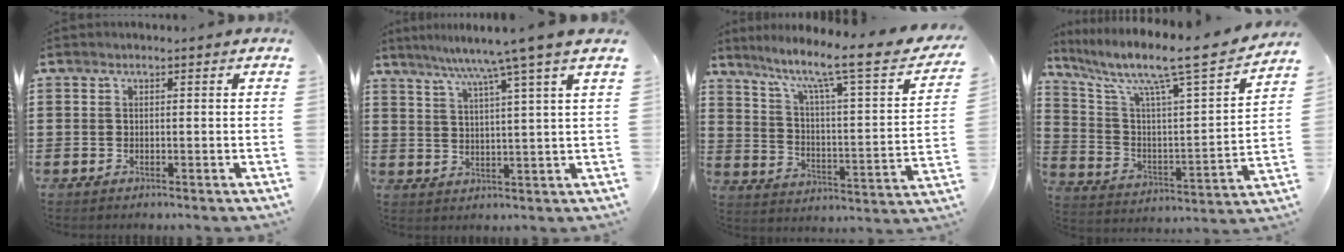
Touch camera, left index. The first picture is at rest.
{"total": 7.4, "force": [5.7, -1.6, 4.5], "torque": [-0.105, -0.023, 0.092]}
{"total": 9.0, "force": [6.7, 0.6, 5.9], "torque": [-0.124, -0.057, 0.098]}
{"total": 9.2, "force": [7.4, 0.5, 5.6], "torque": [-0.133, -0.059, 0.108]}